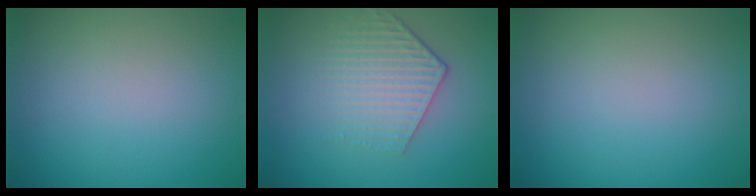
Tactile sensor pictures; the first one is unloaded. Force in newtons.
{"total": 3.9, "press": 3.1, "slide": 2.4}
{"total": 0.0}